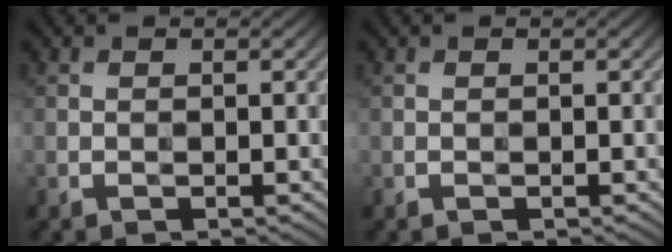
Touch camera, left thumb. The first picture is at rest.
{"total": 0.0}